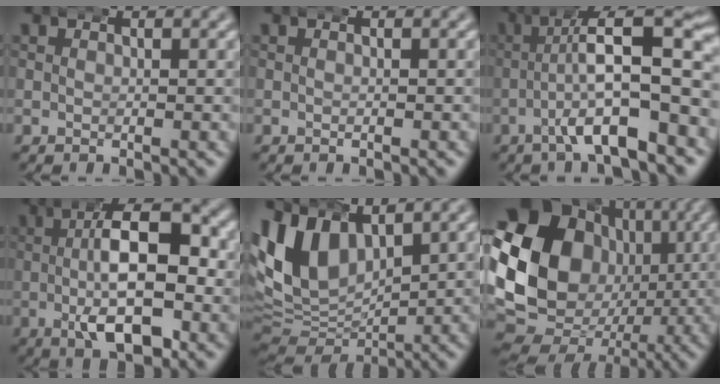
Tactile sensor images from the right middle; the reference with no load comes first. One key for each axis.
{"total": 0.0}
{"total": 9.4, "fx": -0.7, "fy": 2.9, "fz": 8.9, "tx": -0.145, "ty": 0.006, "tz": -0.011}
{"total": 10.7, "fx": -0.7, "fy": 4.6, "fz": 9.6, "tx": -0.147, "ty": 0.003, "tz": -0.015}
{"total": 11.0, "fx": 1.9, "fy": 8.5, "fz": 6.8, "tx": -0.148, "ty": -0.004, "tz": 0.032}
{"total": 20.3, "fx": -1.3, "fy": 16.5, "fz": 11.7, "tx": -0.234, "ty": -0.045, "tz": -0.014}